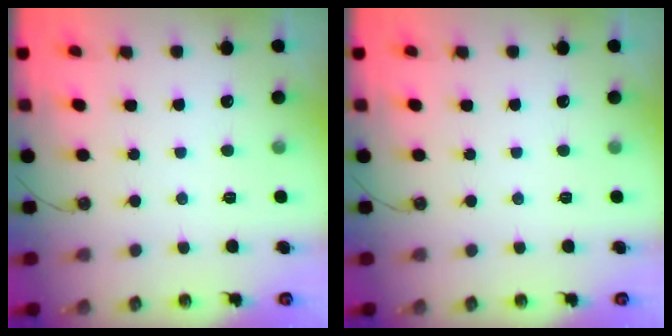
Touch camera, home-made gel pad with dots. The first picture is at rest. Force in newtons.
{"total": 0.0}